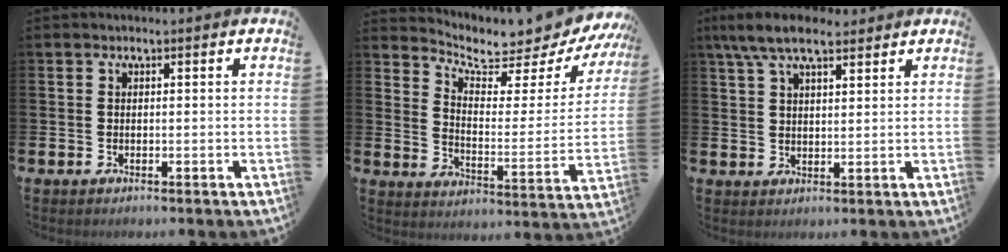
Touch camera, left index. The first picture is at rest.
{"total": 6.5, "force": [6.1, 1.5, 1.7], "torque": [-0.056, -0.059, 0.096]}
{"total": 7.2, "force": [5.9, 2.3, 3.5], "torque": [-0.080, -0.011, 0.107]}